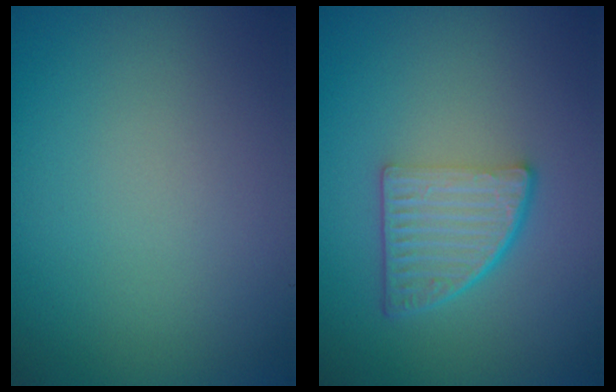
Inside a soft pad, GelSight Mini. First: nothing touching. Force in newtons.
{"total": 4.5, "press": 3.2, "slide": 3.2}